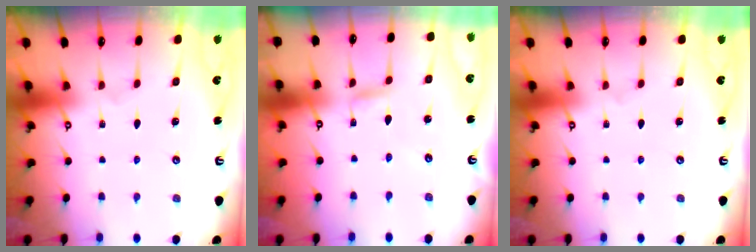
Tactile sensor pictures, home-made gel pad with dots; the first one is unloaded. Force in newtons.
{"total": 2.6, "press": 2.6, "slide": 0.1}
{"total": 0.0}